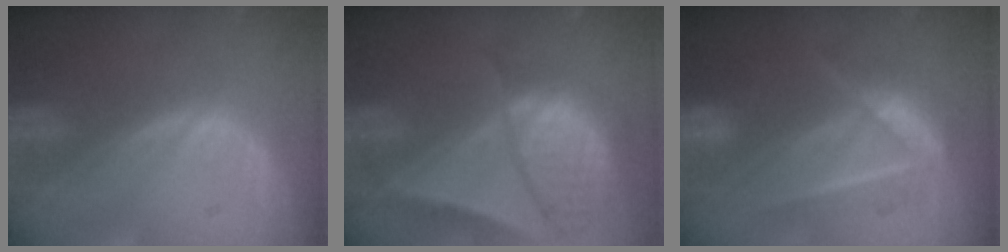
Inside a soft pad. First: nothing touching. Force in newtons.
{"total": 10.0, "press": 8.3, "slide": 5.4}
{"total": 7.1, "press": 7.1, "slide": 0.2}